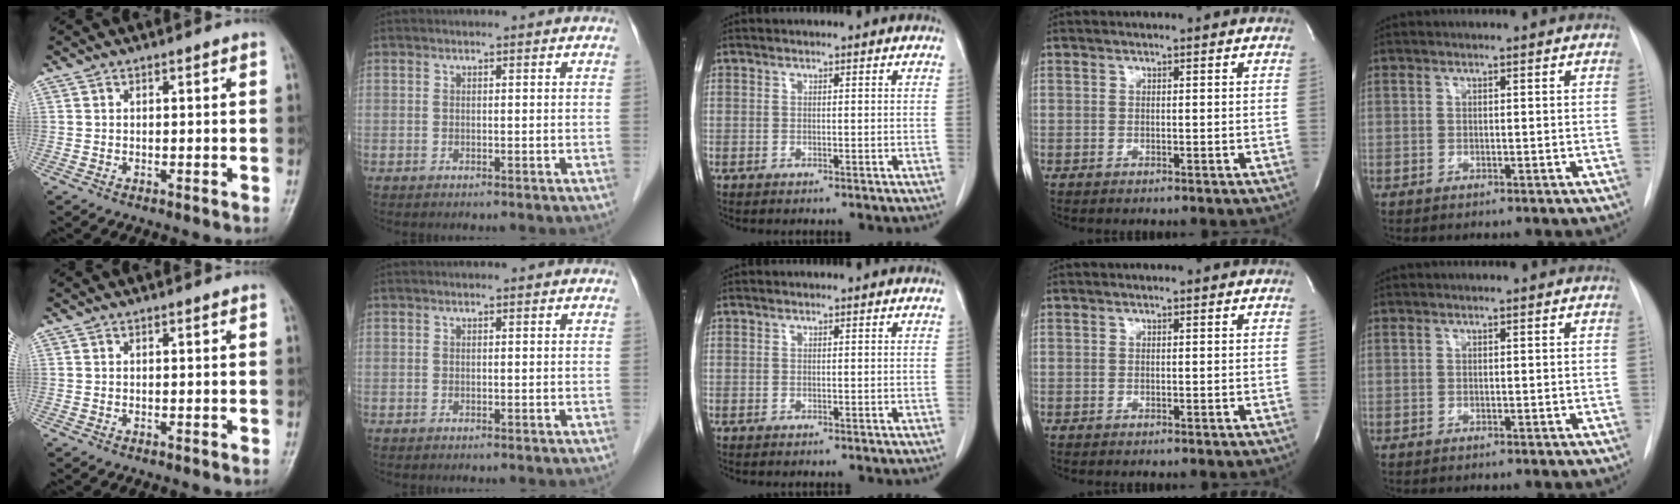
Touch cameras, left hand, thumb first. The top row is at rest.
{}